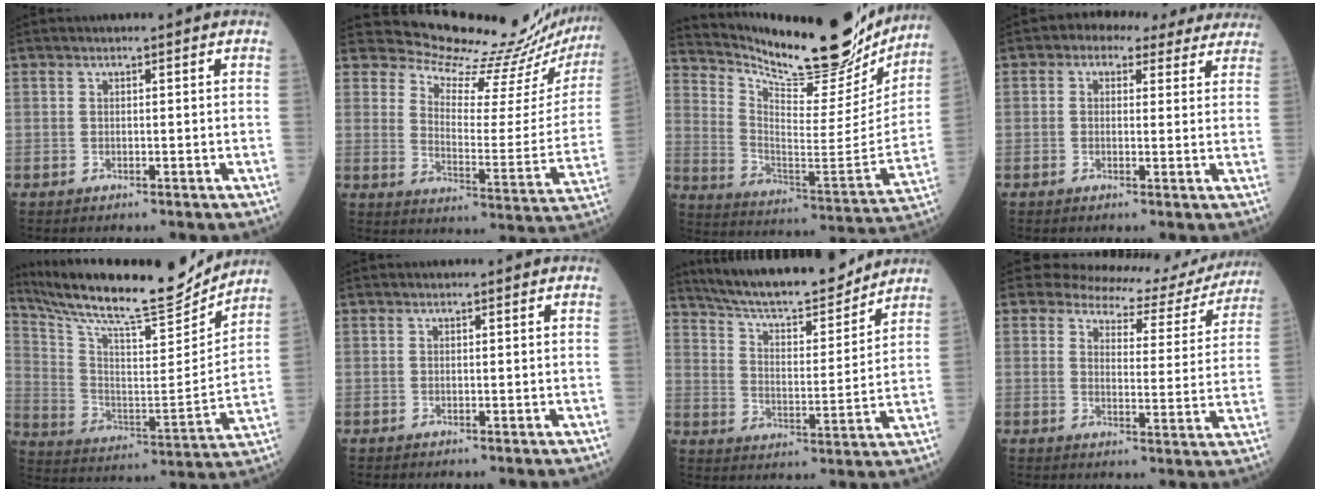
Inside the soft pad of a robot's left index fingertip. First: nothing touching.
{"total": 19.4, "force": [19.2, 1.2, 2.9], "torque": [-0.045, -0.119, 0.233]}
{"total": 23.0, "force": [20.7, 4.4, 9.2], "torque": [-0.160, -0.057, 0.302]}
{"total": 9.1, "force": [7.1, 4.9, 3.0], "torque": [-0.021, 0.037, 0.071]}
{"total": 21.0, "force": [19.4, 1.4, 7.9], "torque": [-0.159, -0.032, 0.311]}
{"total": 0.0}
{"total": 17.5, "force": [15.9, 2.4, 6.8], "torque": [-0.117, -0.002, 0.251]}
{"total": 13.4, "force": [12.7, 4.0, 1.8], "torque": [-0.010, -0.032, 0.134]}